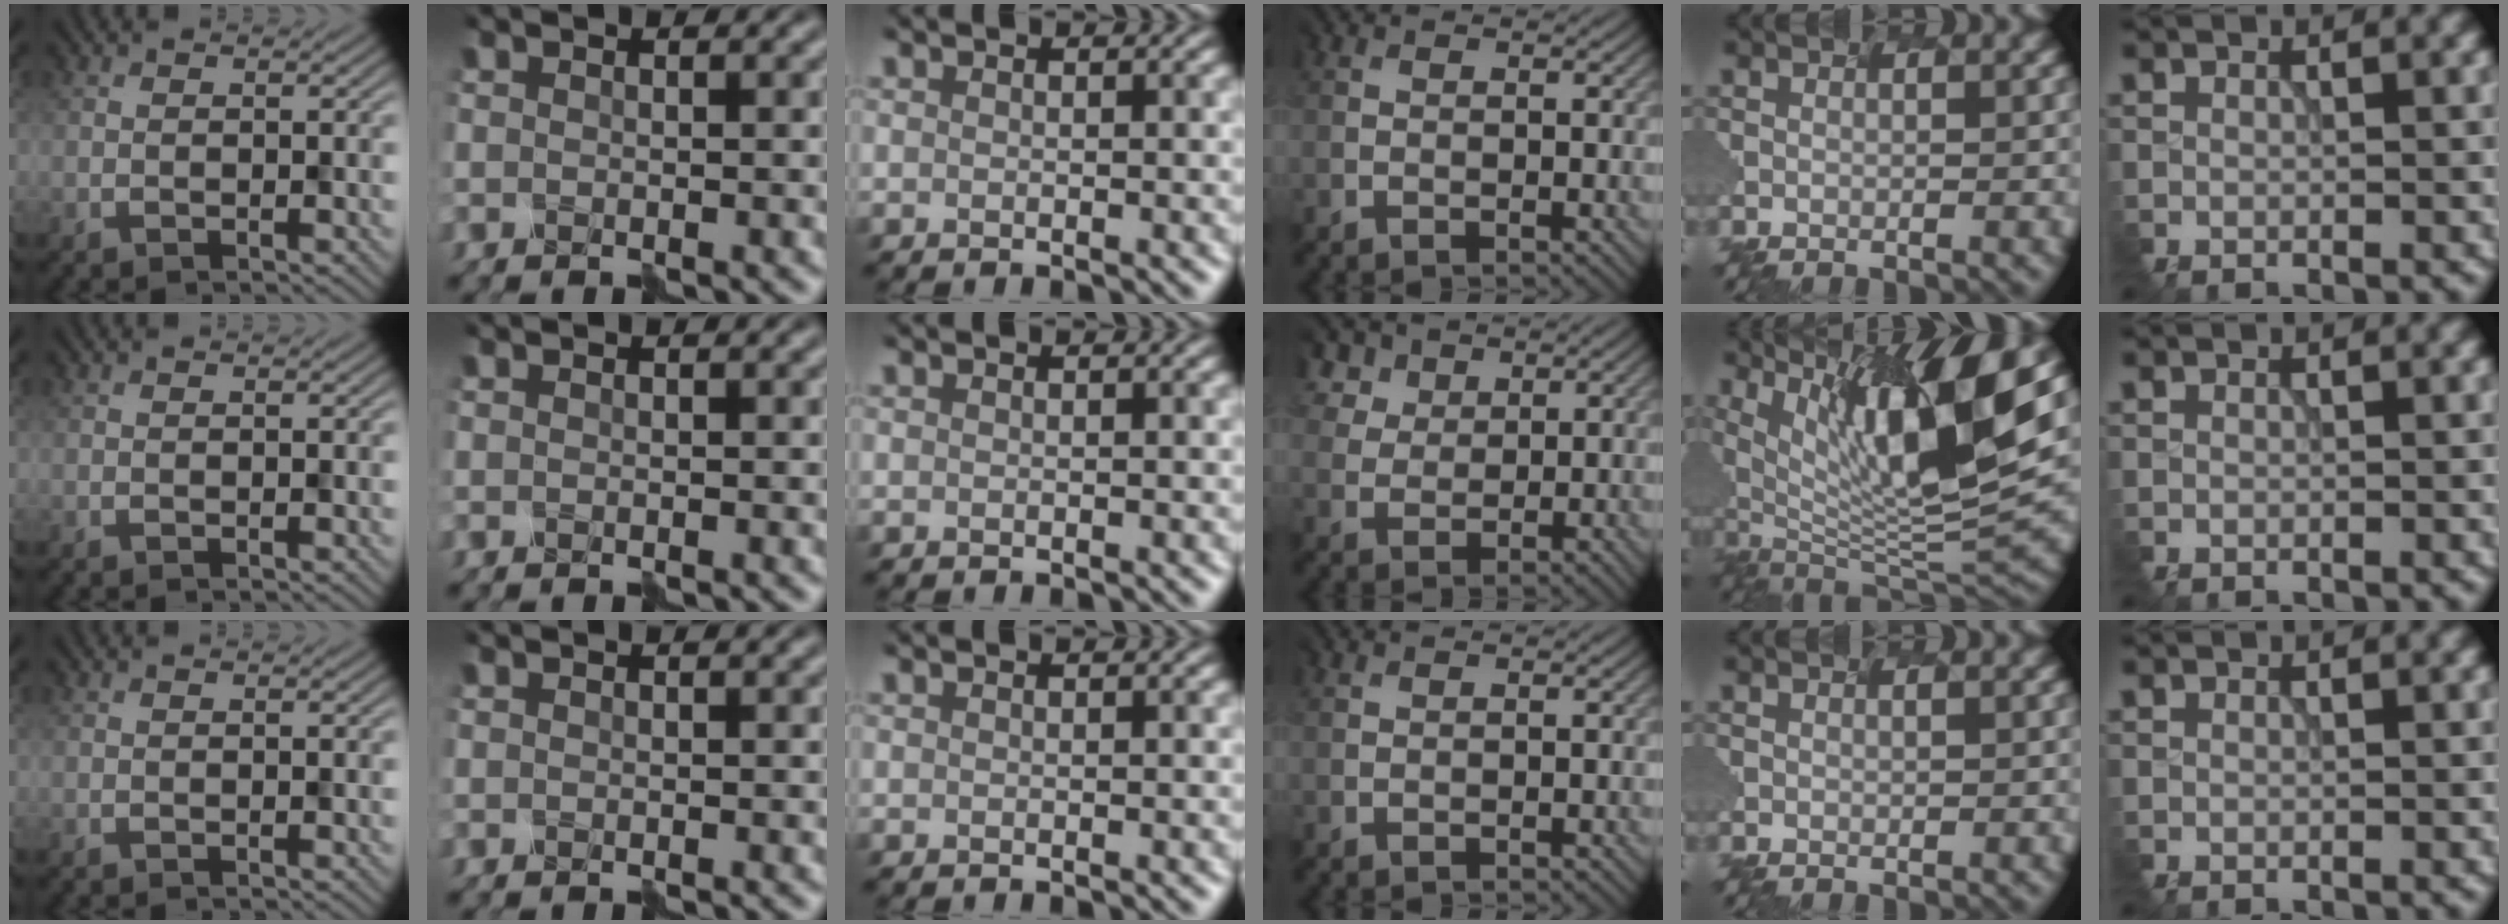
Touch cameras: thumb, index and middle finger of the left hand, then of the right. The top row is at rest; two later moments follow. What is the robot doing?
{"motion": "disassemble", "object": "velcro strap"}